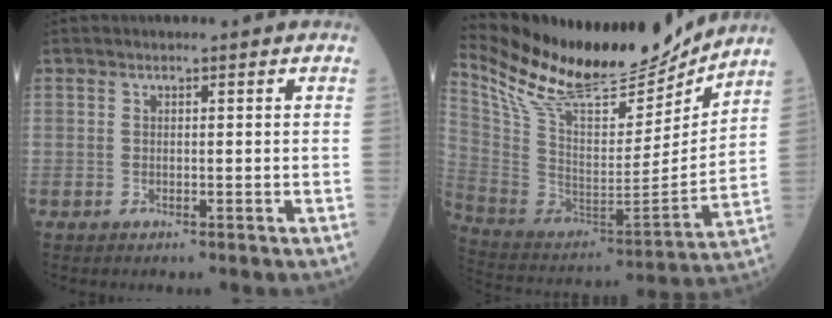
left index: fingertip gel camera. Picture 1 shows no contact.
{"total": 24.5, "force": [21.6, 5.2, 10.2], "torque": [-0.197, -0.030, 0.355]}